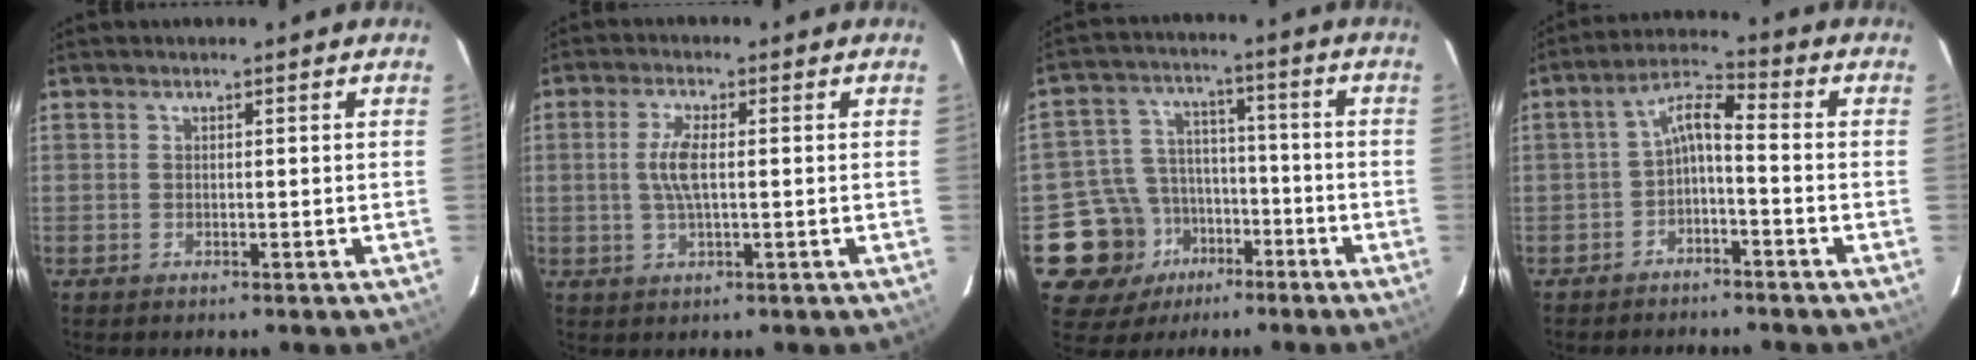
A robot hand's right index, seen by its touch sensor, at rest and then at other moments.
{"total": 4.9, "force": [0.2, 1.4, 4.7], "torque": [-0.094, 0.001, 0.005]}
{"total": 12.5, "force": [-6.4, 10.1, 3.3], "torque": [-0.098, 0.032, -0.092]}
{"total": 5.2, "force": [-2.4, 1.5, 4.3], "torque": [-0.101, 0.019, -0.045]}